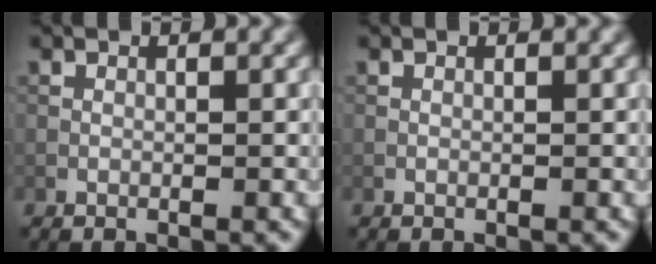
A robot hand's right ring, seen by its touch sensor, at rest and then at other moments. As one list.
[{"total": 0.0}]